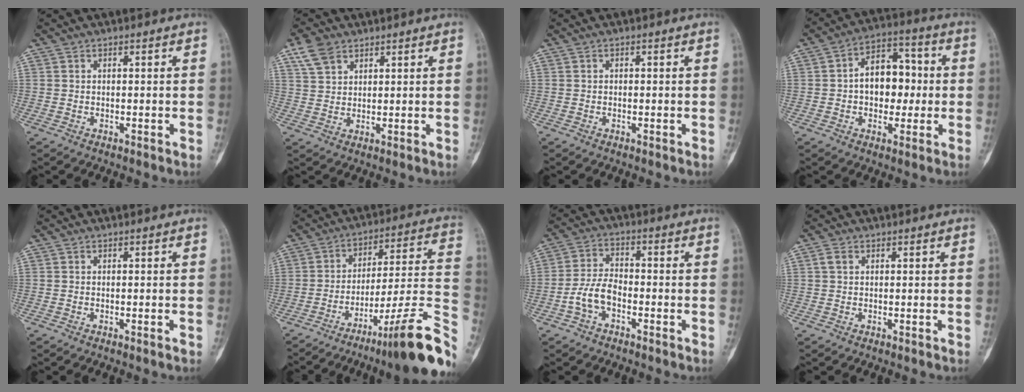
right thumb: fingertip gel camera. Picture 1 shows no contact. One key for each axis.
{"total": 5.4, "fx": 3.3, "fy": 3.4, "fz": 2.7, "tx": -0.044, "ty": -0.005, "tz": 0.070}
{"total": 0.0}
{"total": 11.7, "fx": 0.0, "fy": 8.0, "fz": 8.5, "tx": -0.088, "ty": 0.031, "tz": -0.006}
{"total": 0.6, "fx": -0.3, "fy": 0.0, "fz": 0.5, "tx": -0.011, "ty": -0.001, "tz": -0.003}
{"total": 22.6, "fx": -12.9, "fy": 2.4, "fz": 18.3, "tx": -0.195, "ty": 0.085, "tz": -0.191}
{"total": 6.3, "fx": -2.6, "fy": 3.6, "fz": 4.4, "tx": -0.085, "ty": 0.027, "tz": -0.057}
{"total": 1.4, "fx": 0.5, "fy": 0.9, "fz": 0.9, "tx": -0.020, "ty": 0.005, "tz": 0.009}